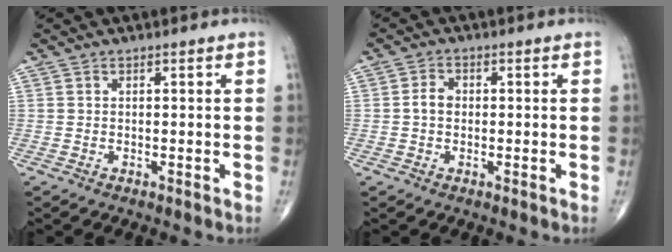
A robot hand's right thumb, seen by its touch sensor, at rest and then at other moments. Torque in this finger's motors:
{"motor_torque": [0.15, -0.24, 0.51, -0.04, 0.00]}